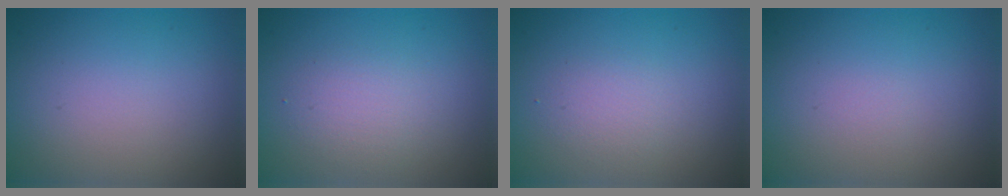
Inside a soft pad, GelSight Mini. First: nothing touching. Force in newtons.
{"total": 2.0, "press": 2.0, "slide": 0.2}
{"total": 1.5, "press": 1.4, "slide": 0.1}
{"total": 0.0}